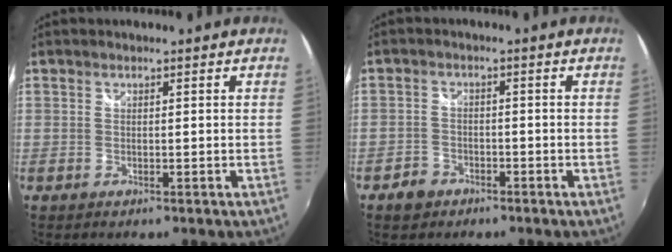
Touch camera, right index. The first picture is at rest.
{"total": 4.2, "force": [-2.8, 3.0, 0.9], "torque": [-0.035, 0.009, -0.049]}